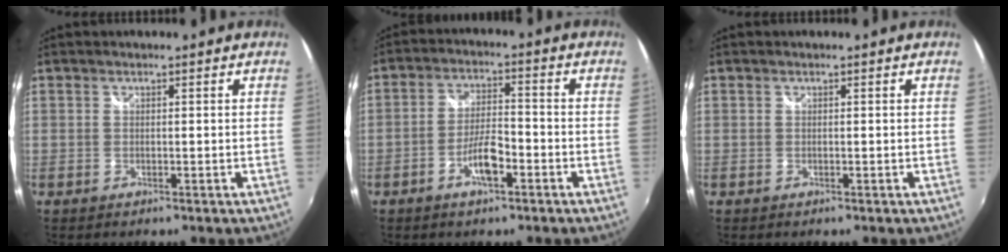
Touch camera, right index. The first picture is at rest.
{"total": 6.3, "force": [-3.3, 1.9, 5.0], "torque": [-0.102, 0.003, -0.055]}
{"total": 0.0}